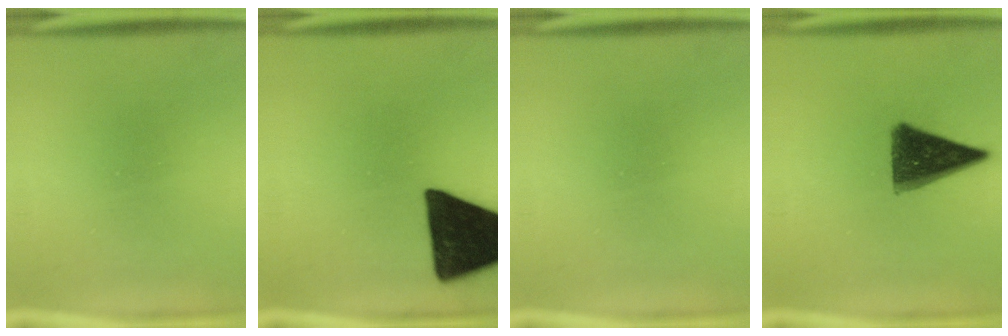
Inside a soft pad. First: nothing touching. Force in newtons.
{"total": 19.4}
{"total": 0.0}
{"total": 11.5}